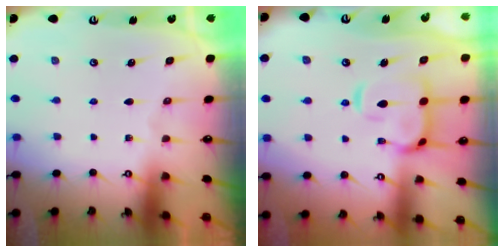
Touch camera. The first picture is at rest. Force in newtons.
{"total": 6.7, "press": 6.5, "slide": 1.4}